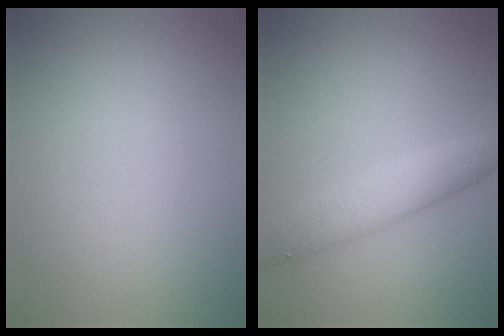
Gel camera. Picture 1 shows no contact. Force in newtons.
{"total": 3.8, "press": 3.8, "slide": 0.3}